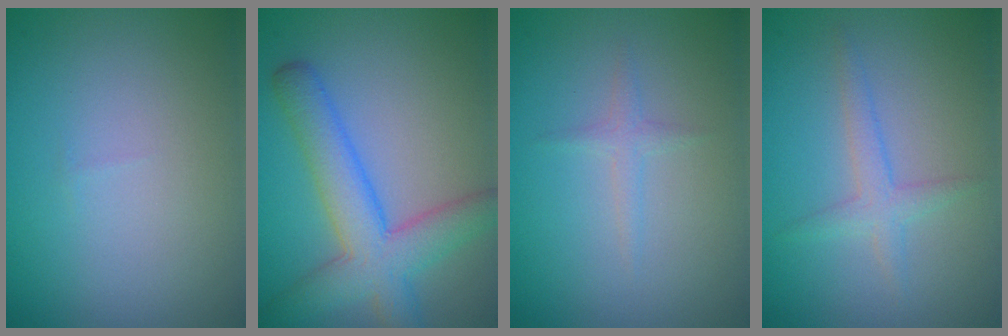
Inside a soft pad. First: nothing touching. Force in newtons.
{"total": 6.3, "press": 6.3, "slide": 0.3}
{"total": 1.1, "press": 1.1, "slide": 0.1}
{"total": 1.9, "press": 1.9, "slide": 0.1}